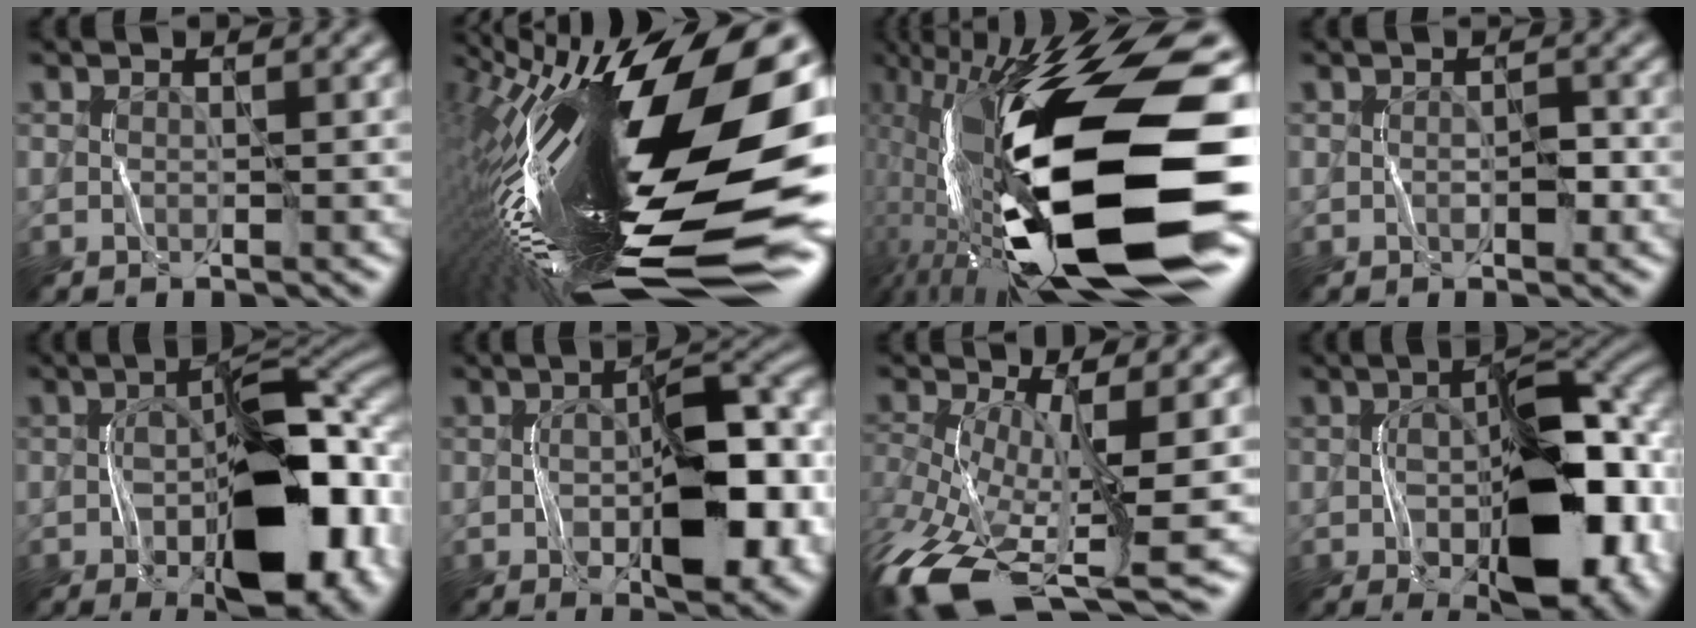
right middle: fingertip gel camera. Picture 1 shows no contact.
{"total": 21.6, "force": [-1.6, 6.0, 20.7], "torque": [-0.365, -0.011, -0.036]}
{"total": 20.1, "force": [-3.0, 6.4, 18.8], "torque": [-0.338, -0.016, -0.056]}
{"total": 1.3, "force": [-0.4, 0.7, 1.0], "torque": [-0.014, 0.002, -0.006]}
{"total": 14.6, "force": [-4.3, 6.7, 12.2], "torque": [-0.159, 0.002, -0.075]}
{"total": 10.7, "force": [-2.3, 4.4, 9.4], "torque": [-0.138, 0.007, -0.035]}
{"total": 13.4, "force": [-5.1, 4.9, 11.4], "torque": [-0.247, -0.029, -0.083]}
{"total": 13.3, "force": [-3.4, 5.9, 11.4], "torque": [-0.168, 0.001, -0.058]}